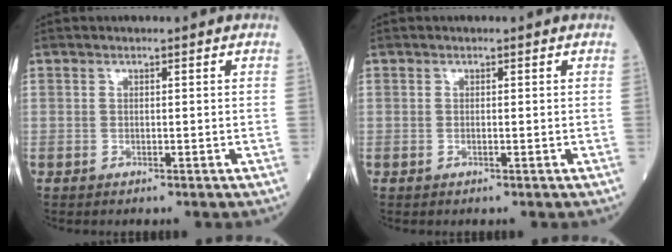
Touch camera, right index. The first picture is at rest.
{"total": 0.0}